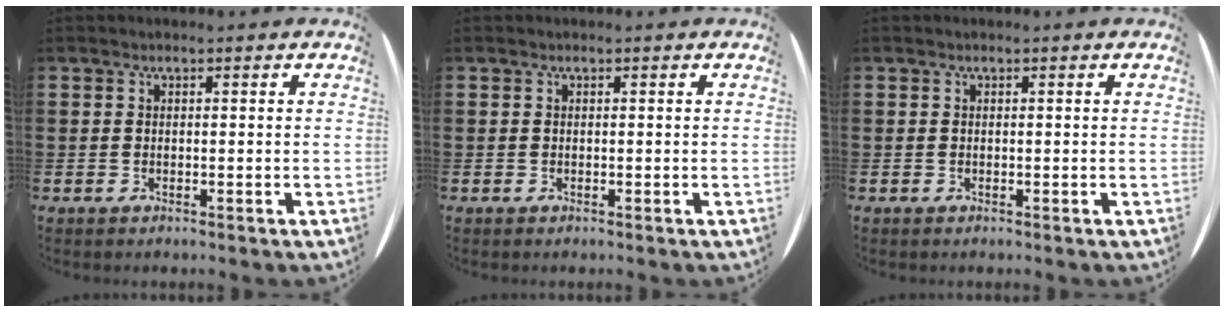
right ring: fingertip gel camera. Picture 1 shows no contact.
{"total": 0.0}
{"total": 0.0}